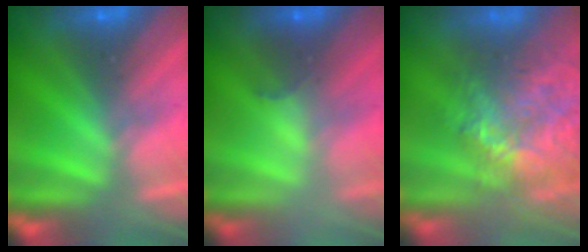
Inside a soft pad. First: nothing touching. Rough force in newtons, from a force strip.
{"total": 2.1}
{"total": 10.5}